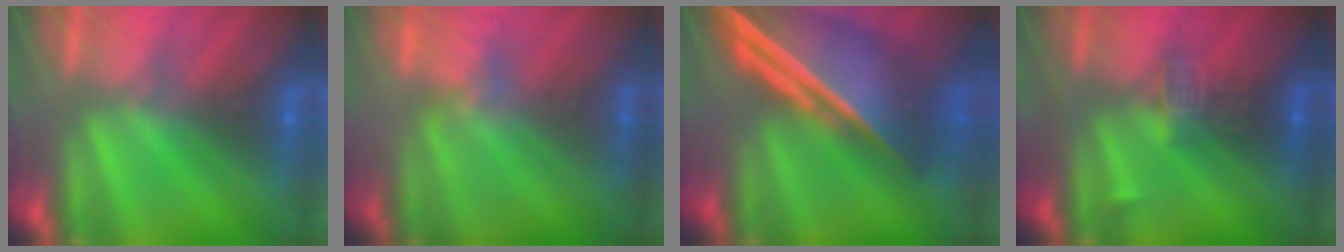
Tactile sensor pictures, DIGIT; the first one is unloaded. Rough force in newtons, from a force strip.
{"total": 2.3}
{"total": 7.6}
{"total": 2.9}